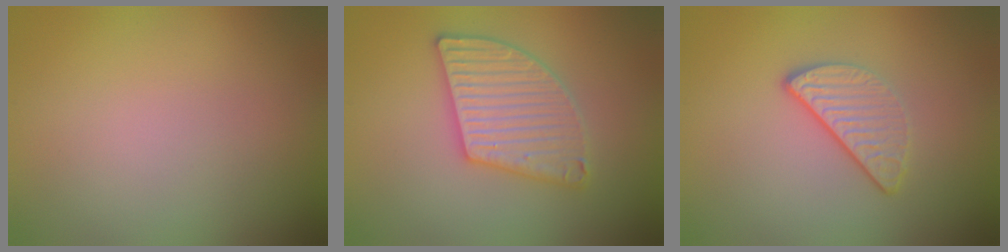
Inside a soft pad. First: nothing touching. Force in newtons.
{"total": 5.4, "press": 5.4, "slide": 0.6}
{"total": 2.9, "press": 2.4, "slide": 1.7}